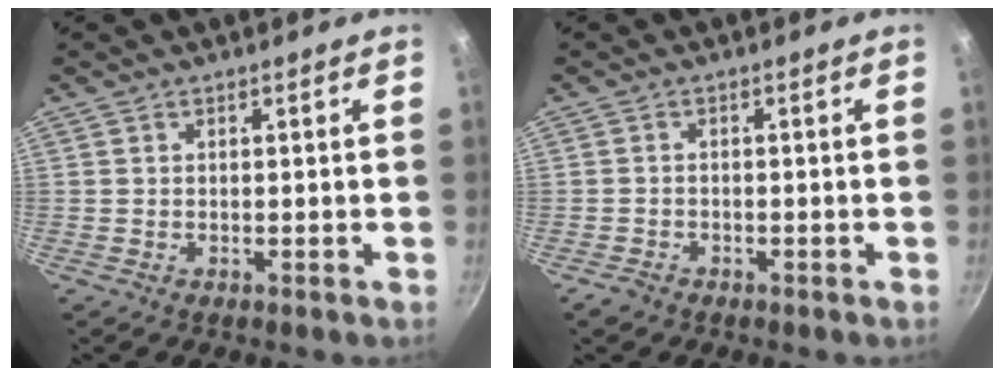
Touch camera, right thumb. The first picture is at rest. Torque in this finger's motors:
{"motor_torque": [0.62, 0.37, -0.25, -0.13, -0.01]}